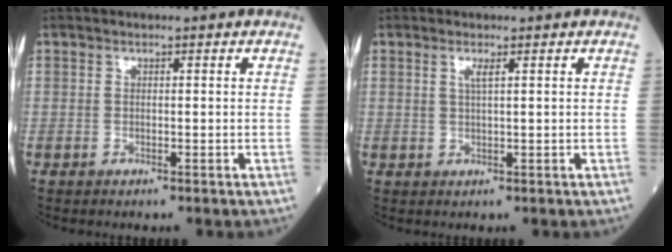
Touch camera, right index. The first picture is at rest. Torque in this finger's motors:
{"motor_torque": [-0.08, -0.15, -0.04, 0.01]}